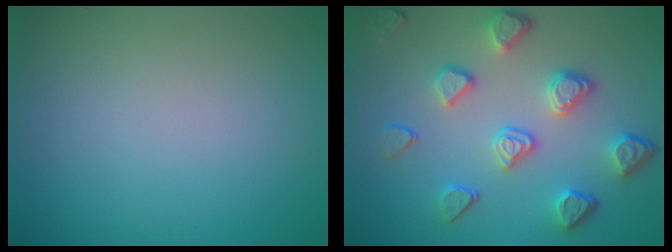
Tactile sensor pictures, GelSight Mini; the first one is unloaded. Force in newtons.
{"total": 4.7, "press": 3.9, "slide": 2.6}